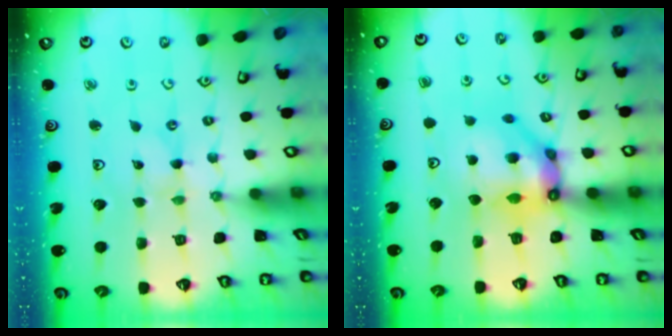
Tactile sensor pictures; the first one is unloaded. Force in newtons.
{"total": 12.1, "press": 12.0, "slide": 1.3}